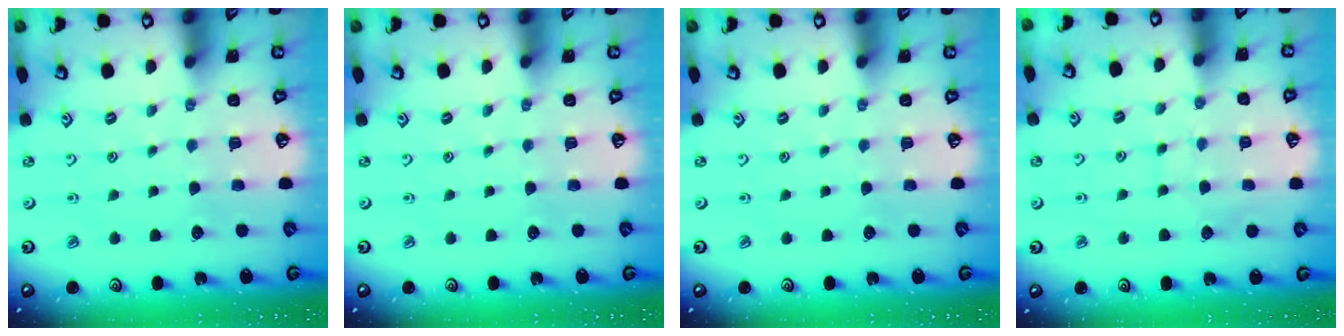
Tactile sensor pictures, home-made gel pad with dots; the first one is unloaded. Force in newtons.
{"total": 0.0}
{"total": 0.0}
{"total": 5.8, "press": 5.8, "slide": 0.5}